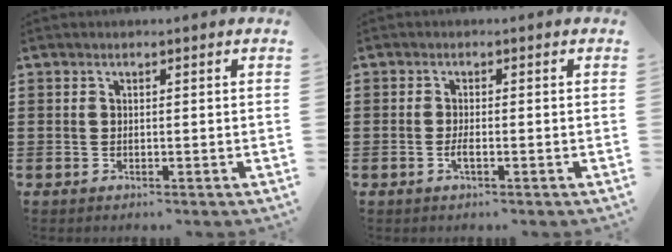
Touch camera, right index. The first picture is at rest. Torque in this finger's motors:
{"motor_torque": [2.14, 0.00, 0.01, 0.04]}